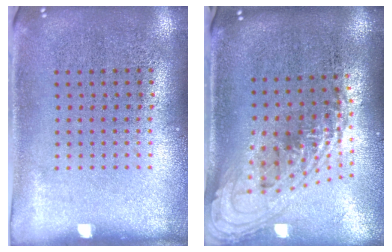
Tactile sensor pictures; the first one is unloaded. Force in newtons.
{"total": 2.1, "press": 1.7, "slide": 1.3}